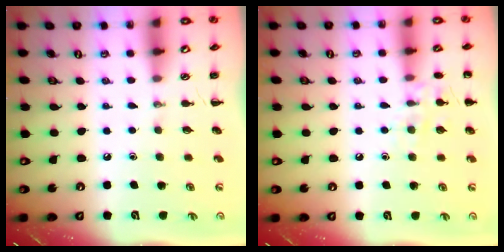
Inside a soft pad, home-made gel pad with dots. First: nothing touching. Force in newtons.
{"total": 9.2, "press": 9.1, "slide": 1.7}